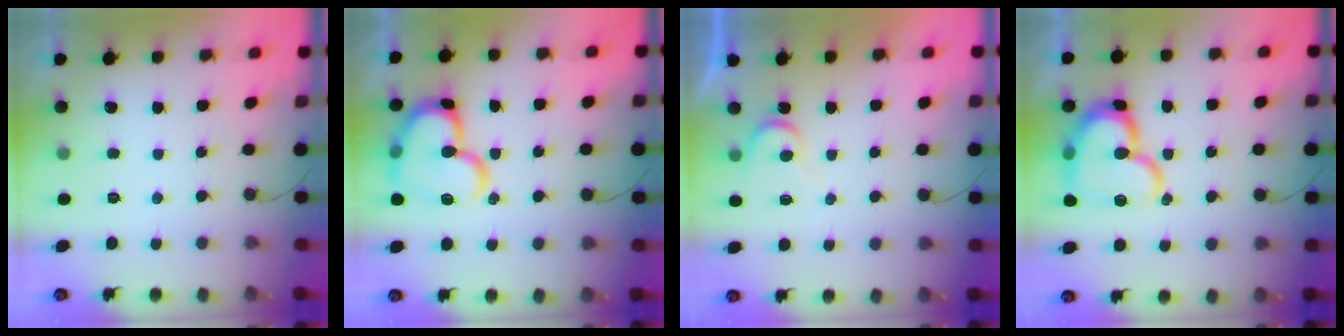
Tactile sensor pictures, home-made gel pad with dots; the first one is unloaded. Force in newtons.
{"total": 18.3, "press": 18.2, "slide": 2.0}
{"total": 4.5, "press": 4.5, "slide": 0.4}
{"total": 18.3, "press": 18.3, "slide": 0.9}